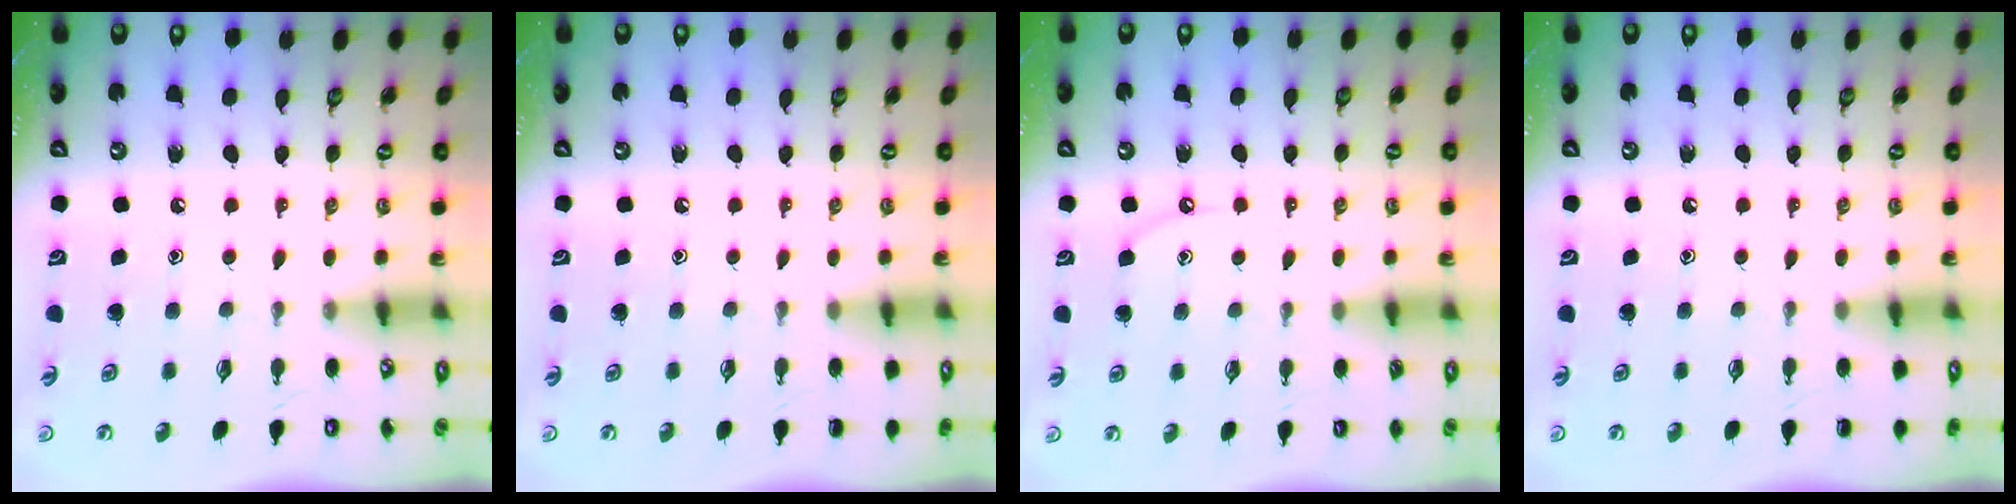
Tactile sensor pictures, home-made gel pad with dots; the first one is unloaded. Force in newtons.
{"total": 0.0}
{"total": 4.7, "press": 4.6, "slide": 0.5}
{"total": 0.0}